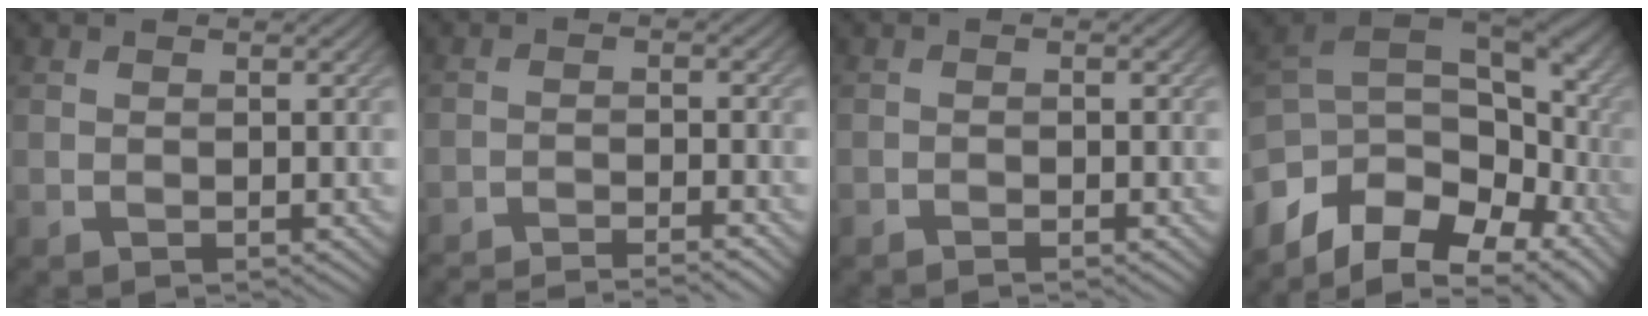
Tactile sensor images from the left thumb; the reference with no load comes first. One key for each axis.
{"total": 5.3, "fx": -4.8, "fy": 0.4, "fz": 2.3, "tx": -0.041, "ty": 0.006, "tz": -0.090}
{"total": 0.8, "fx": -0.7, "fy": 0.1, "fz": 0.4, "tx": -0.008, "ty": 0.000, "tz": -0.014}
{"total": 14.1, "fx": -5.6, "fy": 9.1, "fz": 9.2, "tx": -0.225, "ty": -0.019, "tz": -0.074}